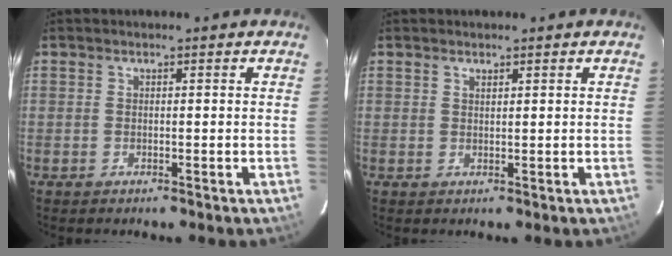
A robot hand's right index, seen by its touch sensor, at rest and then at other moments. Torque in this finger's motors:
{"motor_torque": [-0.15, 0.04, -0.04, 0.00]}